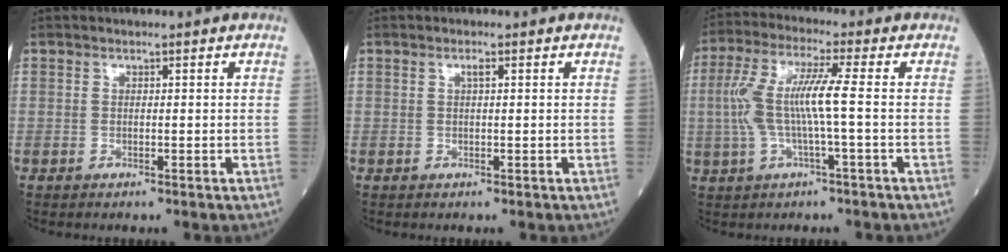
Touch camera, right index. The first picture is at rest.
{"total": 0.8, "force": [0.4, 0.0, 0.7], "torque": [-0.017, 0.002, 0.009]}
{"total": 8.4, "force": [-0.2, 0.3, 8.4], "torque": [-0.178, 0.018, -0.008]}